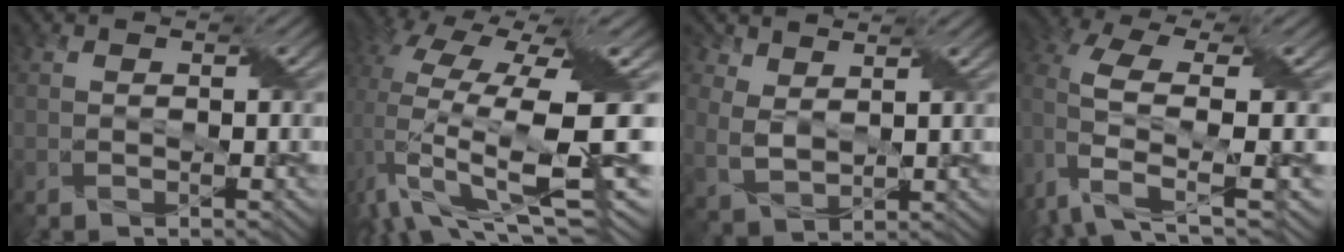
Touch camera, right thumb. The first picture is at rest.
{"total": 15.4, "force": [-1.3, 5.8, 14.2], "torque": [-0.295, -0.003, -0.021]}
{"total": 4.7, "force": [3.2, 2.7, 2.1], "torque": [-0.056, -0.004, 0.067]}
{"total": 9.0, "force": [2.4, 3.6, 7.9], "torque": [-0.177, 0.001, 0.041]}